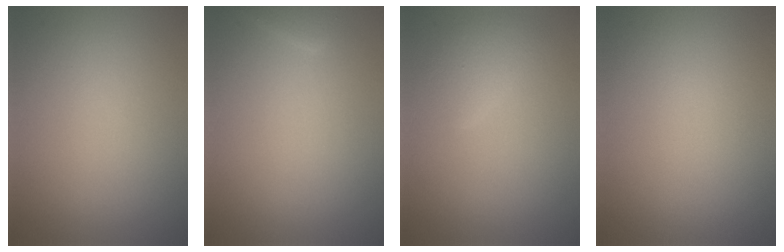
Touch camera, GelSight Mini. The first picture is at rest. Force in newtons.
{"total": 0.9, "press": 0.9, "slide": 0.0}
{"total": 1.8, "press": 1.8, "slide": 0.1}
{"total": 0.0}